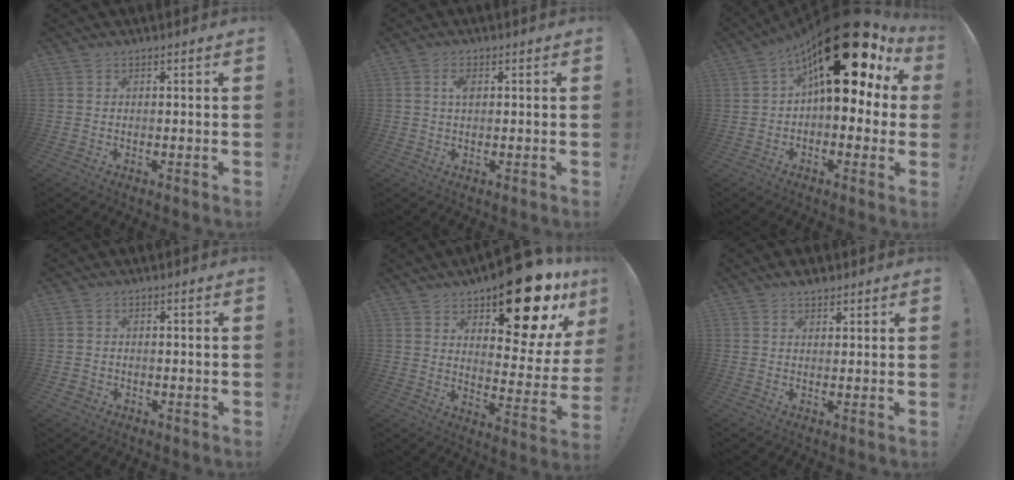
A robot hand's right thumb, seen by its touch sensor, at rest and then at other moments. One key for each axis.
{"total": 2.8, "fx": 0.7, "fy": 1.5, "fz": 2.2, "tx": -0.032, "ty": -0.001, "tz": 0.007}
{"total": 25.0, "fx": 10.3, "fy": 10.8, "fz": 20.0, "tx": -0.301, "ty": -0.058, "tz": 0.181}
{"total": 1.6, "fx": -0.7, "fy": 1.3, "fz": 0.6, "tx": -0.009, "ty": 0.002, "tz": -0.012}
{"total": 20.7, "fx": 14.6, "fy": 7.5, "fz": 12.6, "tx": -0.164, "ty": -0.109, "tz": 0.240}
{"total": 3.1, "fx": 2.4, "fy": 1.5, "fz": 1.1, "tx": -0.017, "ty": -0.010, "tz": 0.045}